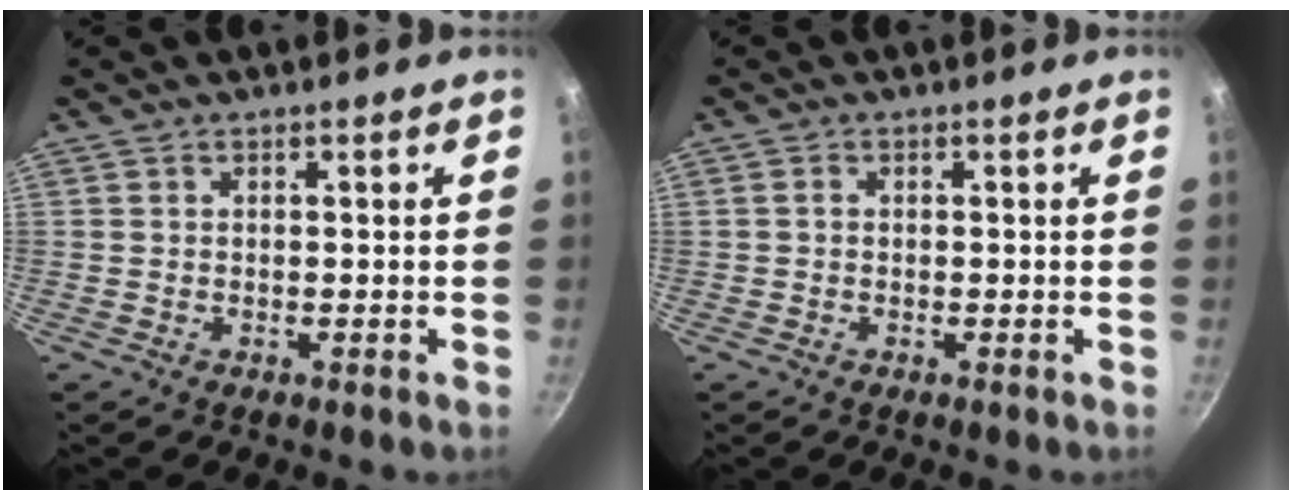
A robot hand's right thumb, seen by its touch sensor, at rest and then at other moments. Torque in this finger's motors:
{"motor_torque": [0.04, -0.05, -0.31, 0.04, -0.04]}